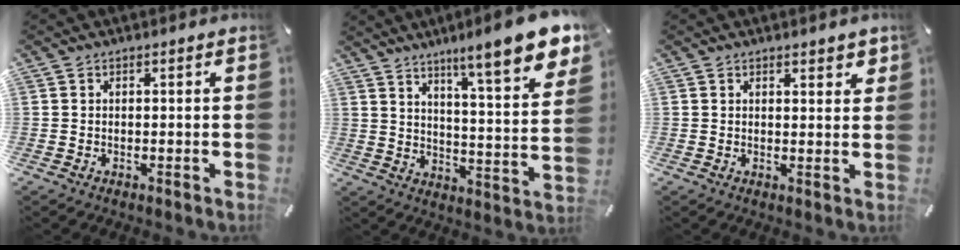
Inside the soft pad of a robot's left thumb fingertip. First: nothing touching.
{"total": 14.6, "force": [10.9, 2.5, 9.3], "torque": [-0.139, -0.090, 0.174]}
{"total": 2.3, "force": [1.9, 1.0, 0.9], "torque": [-0.011, -0.006, 0.032]}